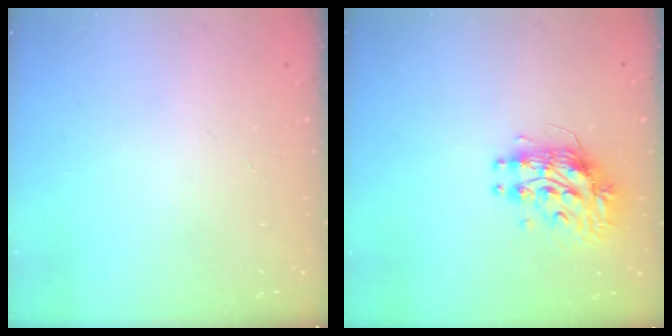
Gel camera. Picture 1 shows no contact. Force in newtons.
{"total": 9.0, "press": 8.9, "slide": 0.7}